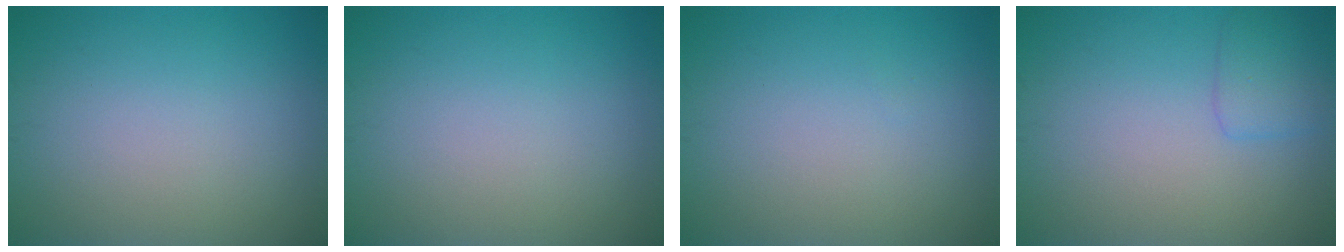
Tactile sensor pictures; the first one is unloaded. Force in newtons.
{"total": 0.0}
{"total": 0.0}
{"total": 2.0, "press": 1.9, "slide": 0.1}